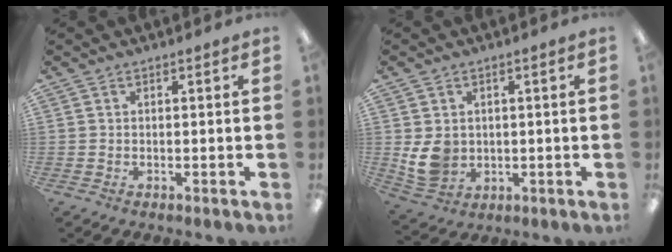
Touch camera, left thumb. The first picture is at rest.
{"total": 6.4, "force": [0.6, 5.5, 3.2], "torque": [-0.067, 0.000, 0.015]}